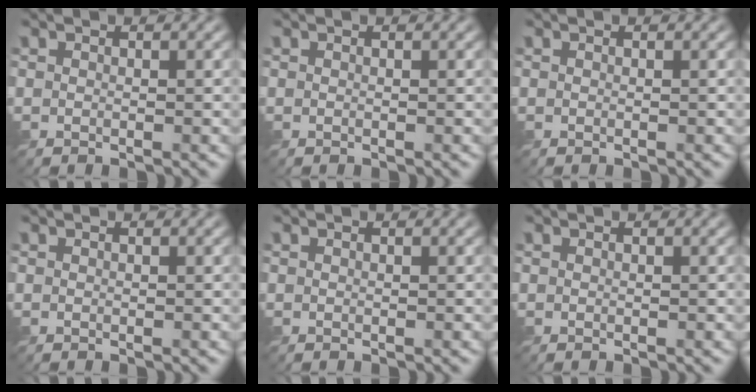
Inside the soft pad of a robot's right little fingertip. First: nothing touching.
{"total": 0.0}
{"total": 0.0}
{"total": 0.0}
{"total": 0.0}
{"total": 0.0}